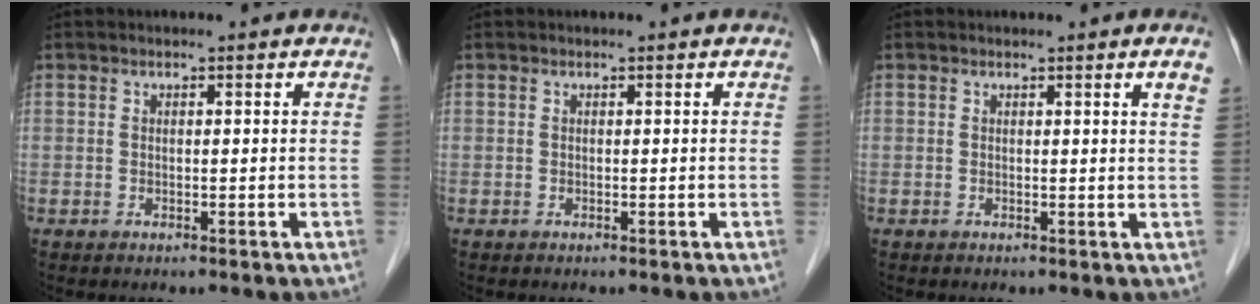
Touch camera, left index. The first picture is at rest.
{"total": 0.0}
{"total": 2.2, "force": [1.3, -0.3, 1.7], "torque": [-0.021, -0.004, 0.013]}